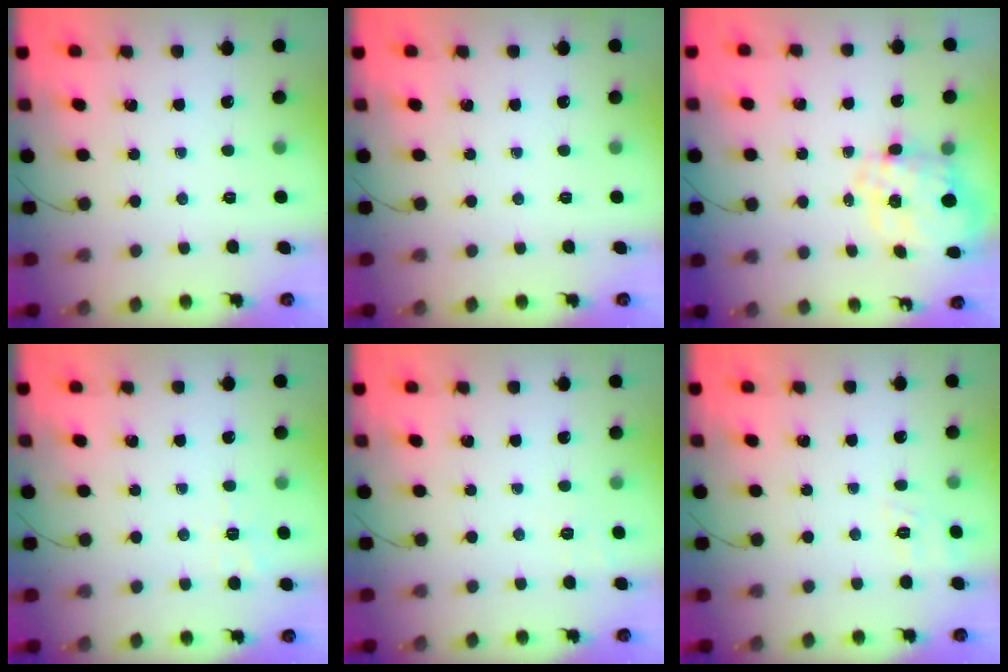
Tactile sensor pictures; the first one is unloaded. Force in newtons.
{"total": 0.0}
{"total": 3.7, "press": 3.2, "slide": 1.9}
{"total": 1.8, "press": 0.2, "slide": 1.8}
{"total": 7.2, "press": 6.9, "slide": 1.9}
{"total": 7.3, "press": 7.0, "slide": 1.9}